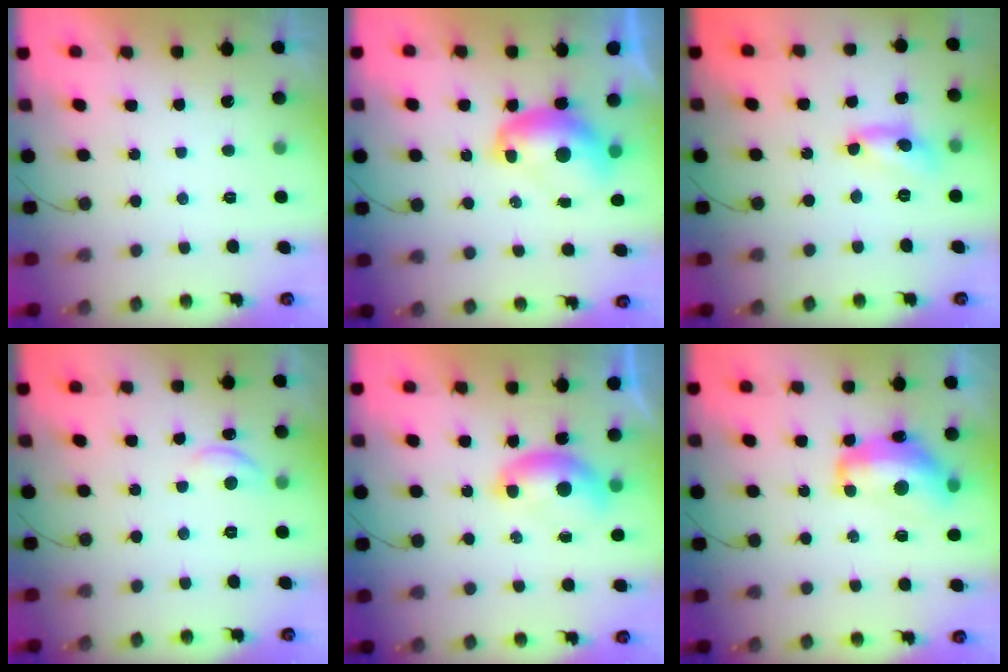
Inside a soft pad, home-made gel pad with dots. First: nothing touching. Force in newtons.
{"total": 9.5, "press": 9.5, "slide": 1.1}
{"total": 8.4, "press": 8.4, "slide": 0.7}
{"total": 7.5, "press": 7.5, "slide": 0.7}
{"total": 8.1, "press": 8.0, "slide": 1.3}
{"total": 14.4, "press": 14.4, "slide": 1.3}